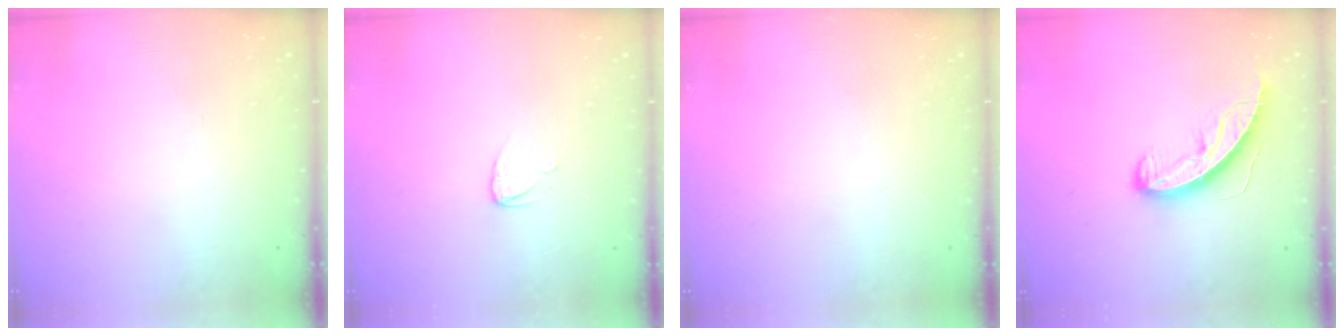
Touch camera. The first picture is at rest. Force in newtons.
{"total": 3.0, "press": 3.0, "slide": 0.3}
{"total": 0.0}
{"total": 8.7, "press": 8.7, "slide": 0.9}